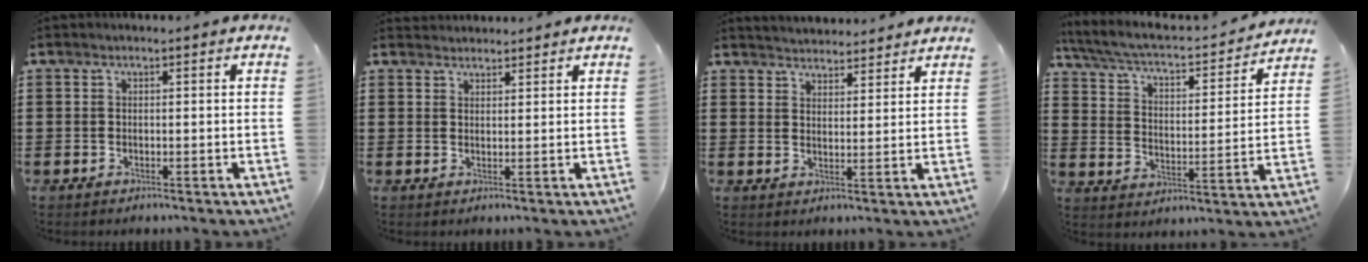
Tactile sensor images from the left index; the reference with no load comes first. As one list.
[{"total": 1.9, "force": [1.8, 0.4, -0.2], "torque": [-0.001, 0.002, 0.036]}, {"total": 3.4, "force": [3.3, 0.3, -0.3], "torque": [-0.005, -0.014, 0.061]}, {"total": 4.3, "force": [3.7, 0.8, 2.1], "torque": [-0.062, -0.033, 0.053]}]